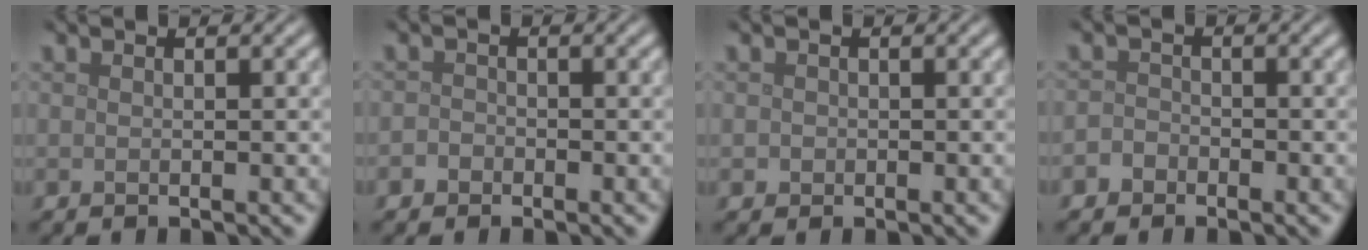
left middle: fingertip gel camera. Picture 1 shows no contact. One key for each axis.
{"total": 1.0, "fx": -0.5, "fy": 0.8, "fz": 0.3, "tx": -0.003, "ty": 0.002, "tz": -0.013}
{"total": 0.7, "fx": -0.1, "fy": 0.7, "fz": 0.1, "tx": 0.003, "ty": -0.003, "tz": -0.003}
{"total": 1.4, "fx": -0.8, "fy": 1.1, "fz": 0.3, "tx": 0.002, "ty": 0.004, "tz": -0.022}